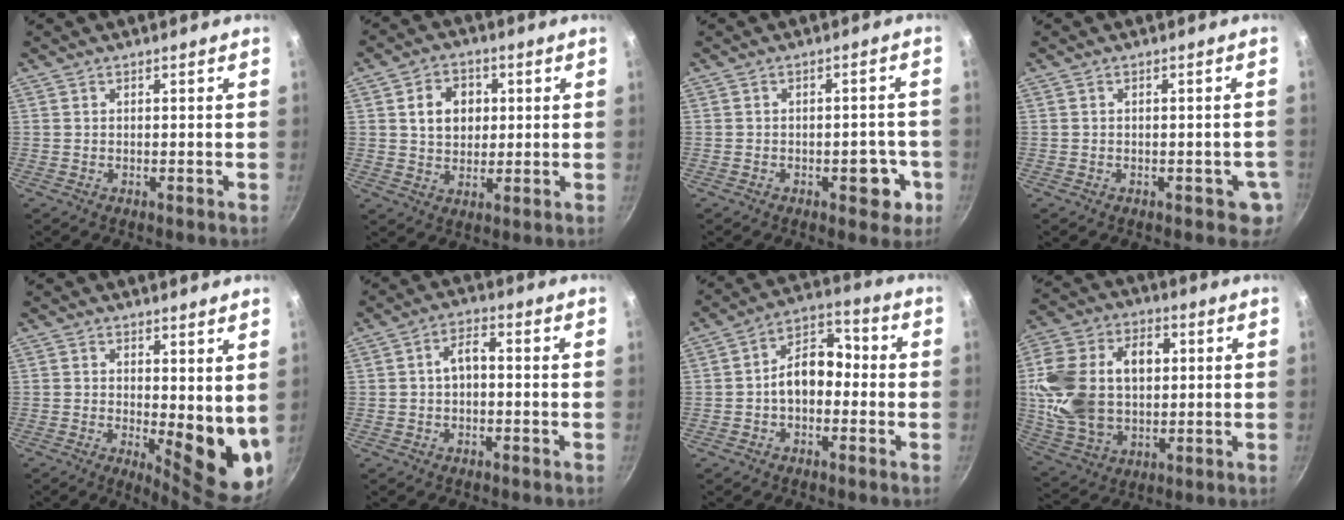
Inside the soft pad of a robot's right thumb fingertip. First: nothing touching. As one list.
[{"total": 8.1, "force": [1.7, 6.4, 4.7], "torque": [-0.050, 0.005, 0.025]}, {"total": 5.9, "force": [-2.2, 3.3, 4.4], "torque": [-0.026, 0.018, -0.024]}, {"total": 3.0, "force": [-0.9, 1.9, 2.2], "torque": [-0.008, 0.007, -0.008]}, {"total": 11.0, "force": [1.1, 4.3, 10.1], "torque": [-0.107, -0.035, 0.021]}, {"total": 4.2, "force": [-0.4, 2.4, 3.4], "torque": [-0.050, 0.024, -0.009]}, {"total": 9.7, "force": [-1.2, 6.7, 7.0], "torque": [-0.068, 0.044, -0.036]}, {"total": 20.8, "force": [2.1, 14.5, 14.8], "torque": [-0.274, 0.020, 0.043]}]